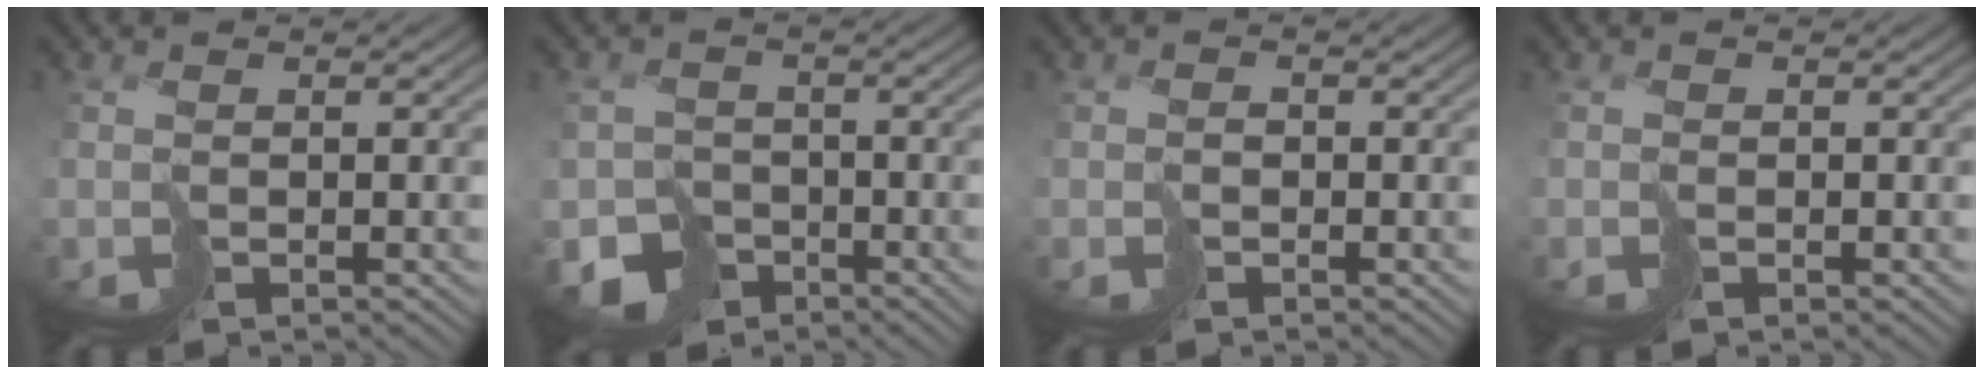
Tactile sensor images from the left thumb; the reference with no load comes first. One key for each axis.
{"total": 5.4, "fx": -3.8, "fy": 3.6, "fz": 1.5, "tx": -0.021, "ty": -0.016, "tz": -0.069}
{"total": 0.5, "fx": -0.3, "fy": 0.3, "fz": -0.2, "tx": 0.013, "ty": 0.006, "tz": -0.009}
{"total": 0.0}